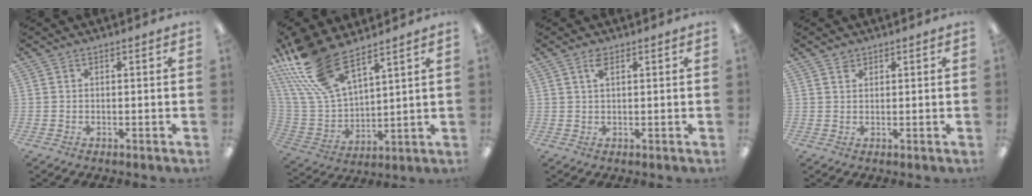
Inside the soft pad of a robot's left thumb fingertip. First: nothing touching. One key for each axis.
{"total": 19.4, "fx": 13.3, "fy": 8.0, "fz": 11.7, "tx": -0.283, "ty": -0.064, "tz": 0.241}
{"total": 2.4, "fx": 1.4, "fy": 1.0, "fz": 1.8, "tx": -0.032, "ty": 0.001, "tz": 0.022}
{"total": 1.5, "fx": 1.2, "fy": 0.9, "fz": 0.2, "tx": -0.005, "ty": 0.000, "tz": 0.023}